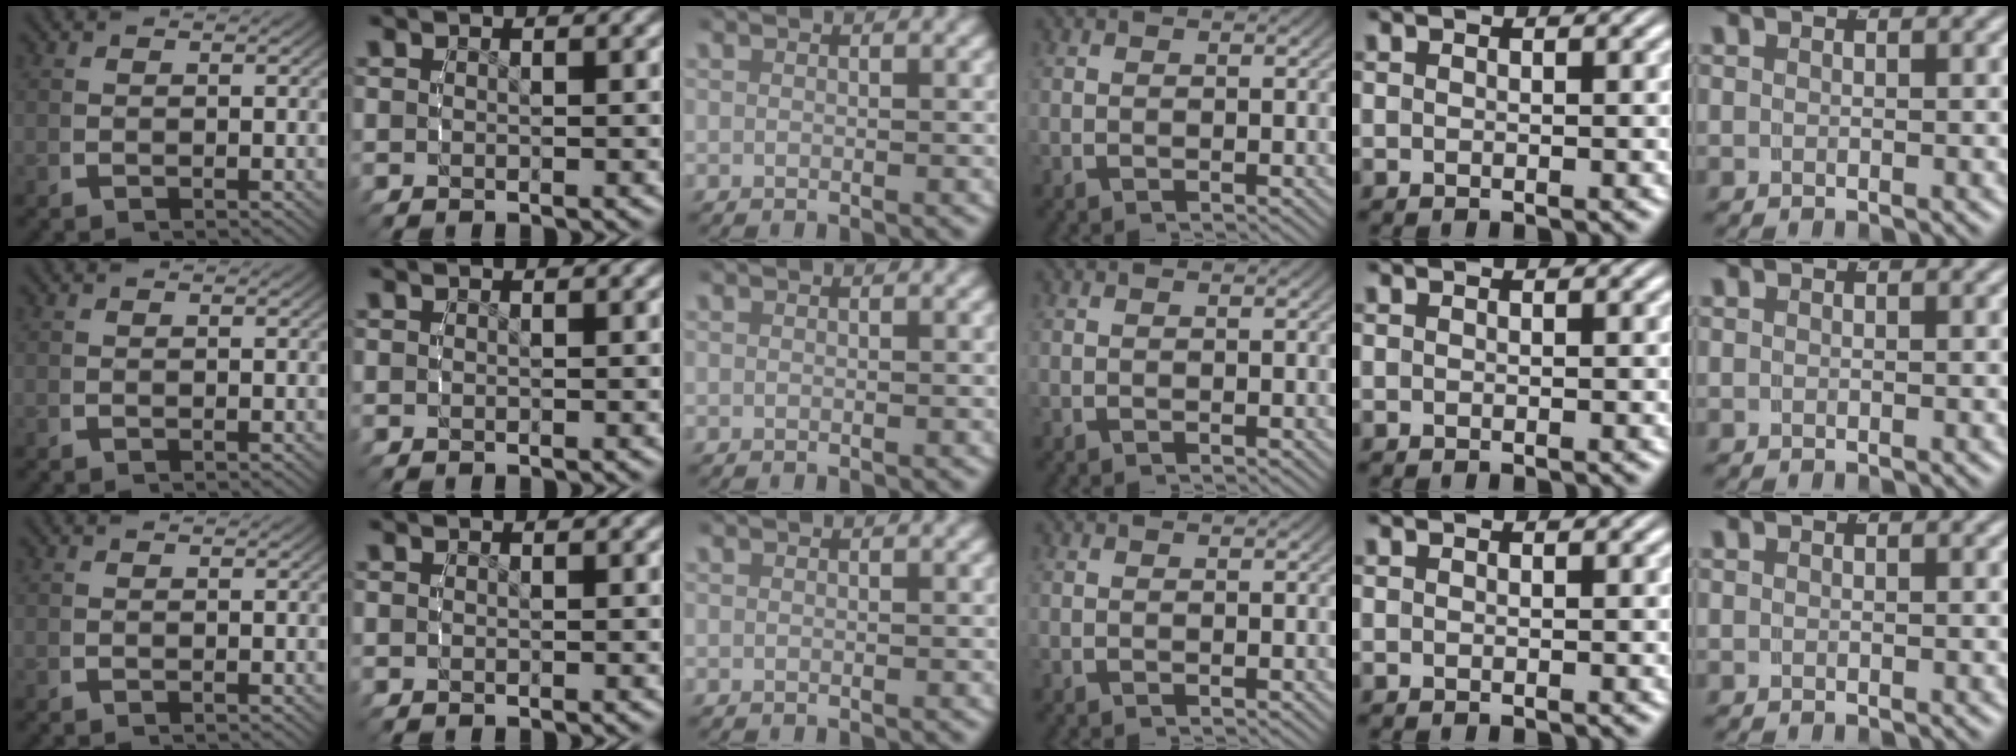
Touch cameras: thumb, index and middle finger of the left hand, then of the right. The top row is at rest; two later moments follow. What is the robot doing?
{"motion": "reach", "object": "glasses case"}